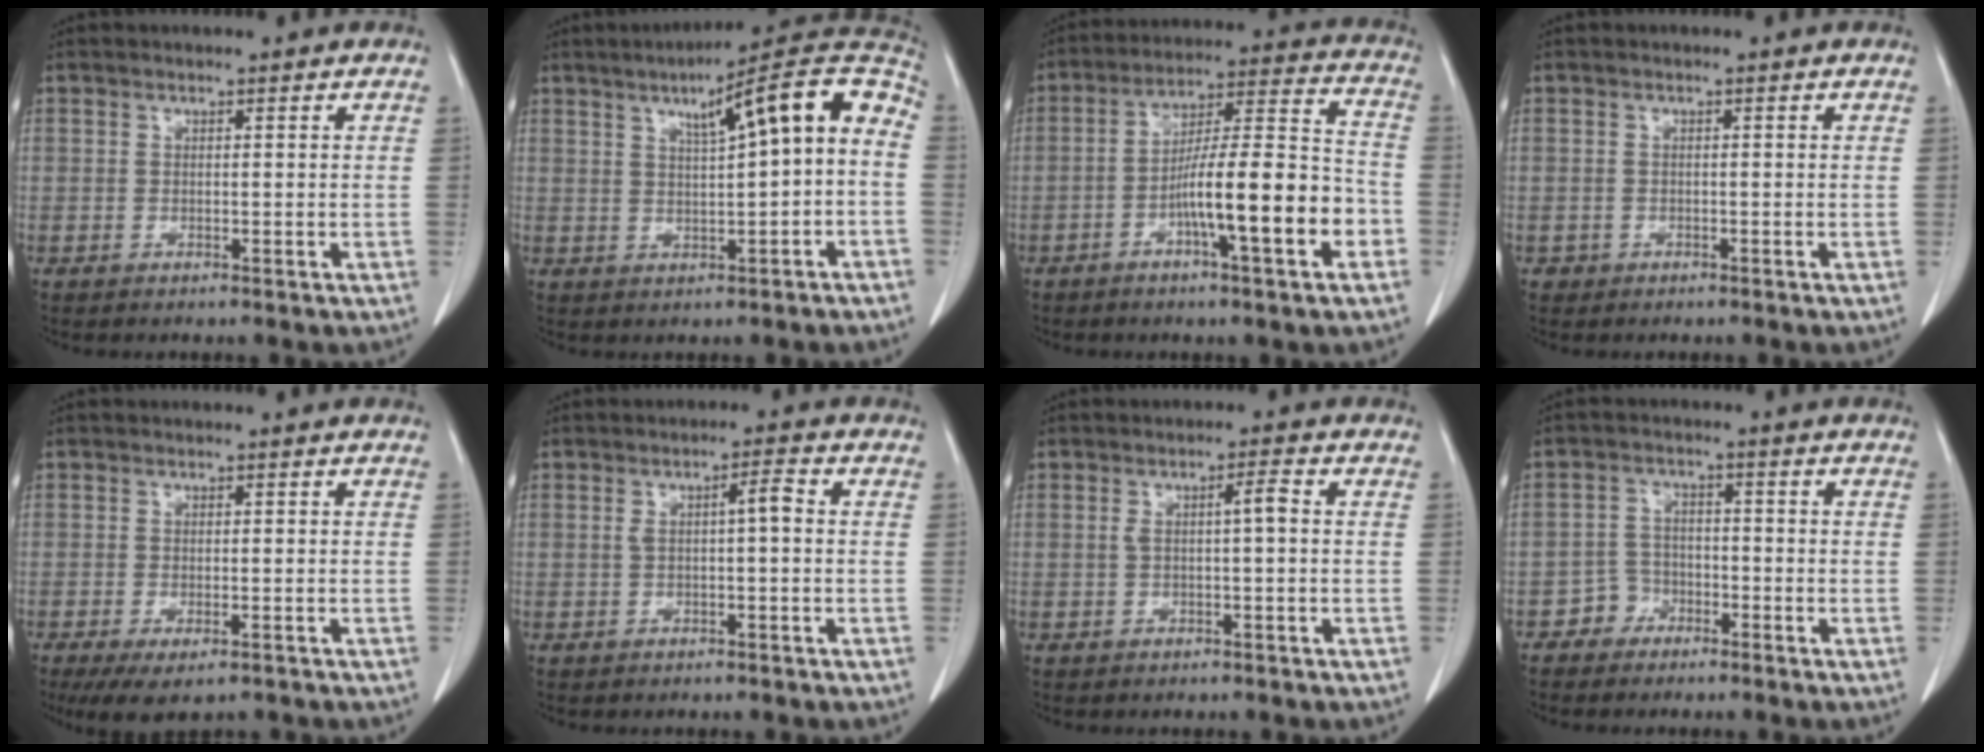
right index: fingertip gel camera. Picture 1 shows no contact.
{"total": 13.1, "force": [2.4, 1.6, 12.8], "torque": [-0.173, 0.038, 0.028]}
{"total": 15.0, "force": [-5.4, 1.3, 13.9], "torque": [-0.224, 0.012, -0.087]}
{"total": 0.9, "force": [-0.5, 0.8, 0.0], "torque": [-0.005, 0.004, -0.007]}
{"total": 6.9, "force": [-4.9, 2.4, 4.3], "torque": [-0.063, -0.013, -0.074]}
{"total": 3.1, "force": [0.0, 0.5, 3.1], "torque": [-0.054, 0.012, 0.000]}
{"total": 2.8, "force": [0.0, 0.2, 2.8], "torque": [-0.050, 0.008, 0.001]}
{"total": 3.4, "force": [-2.3, 2.5, 0.1], "torque": [0.003, 0.014, -0.046]}